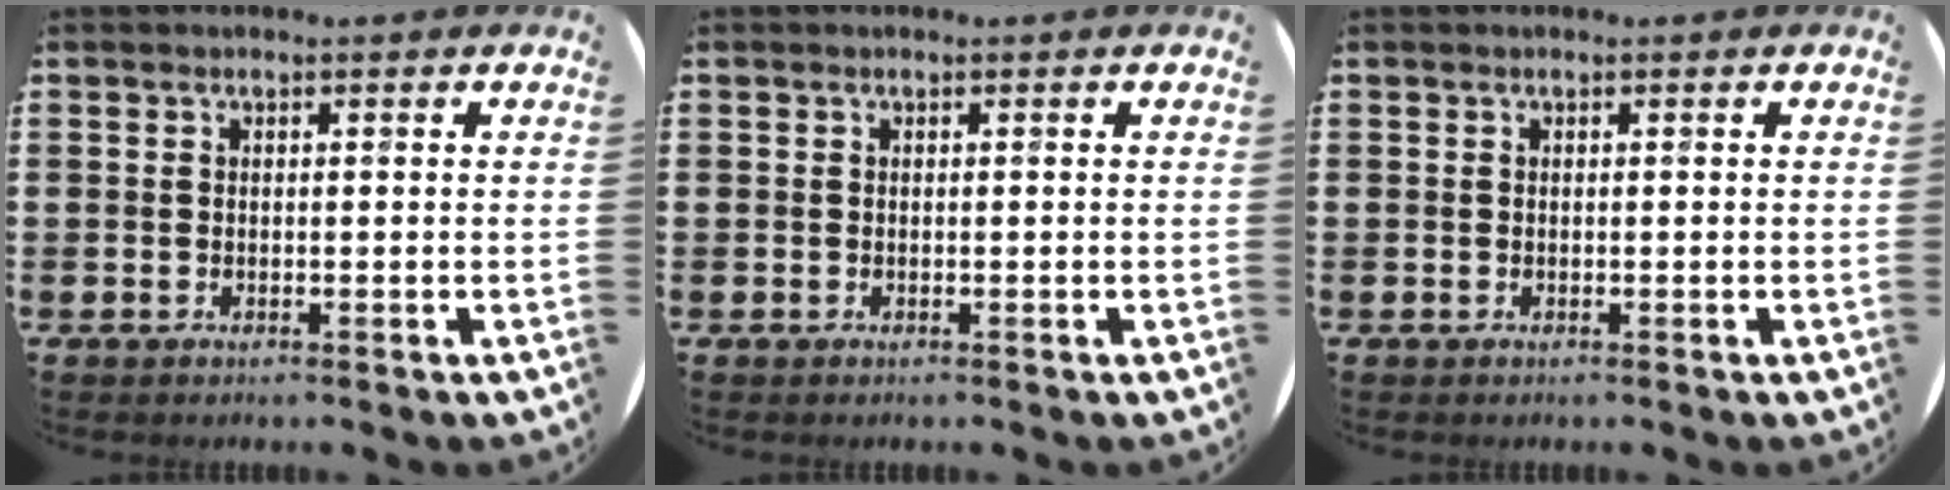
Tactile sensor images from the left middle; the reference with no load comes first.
{"total": 0.0}
{"total": 0.0}